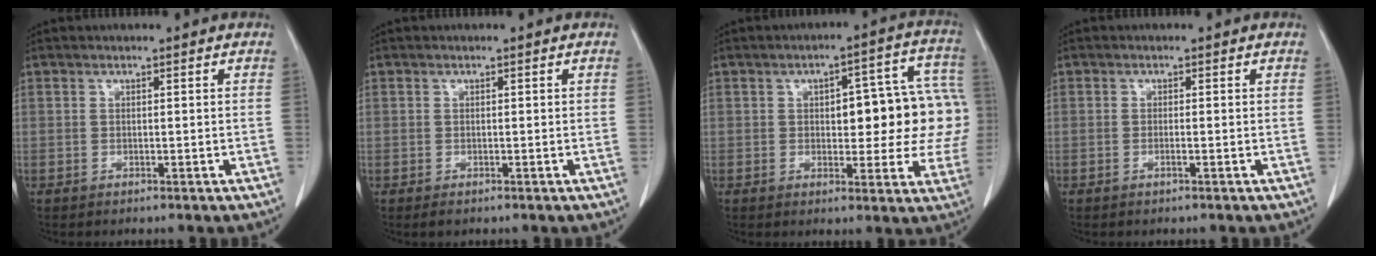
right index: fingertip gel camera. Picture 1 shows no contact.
{"total": 0.9, "force": [-0.4, 0.6, 0.4], "torque": [-0.004, 0.001, -0.004]}
{"total": 14.4, "force": [0.7, 5.7, 13.2], "torque": [-0.151, 0.042, 0.013]}
{"total": 0.7, "force": [-0.2, -0.1, 0.6], "torque": [-0.011, 0.002, -0.002]}